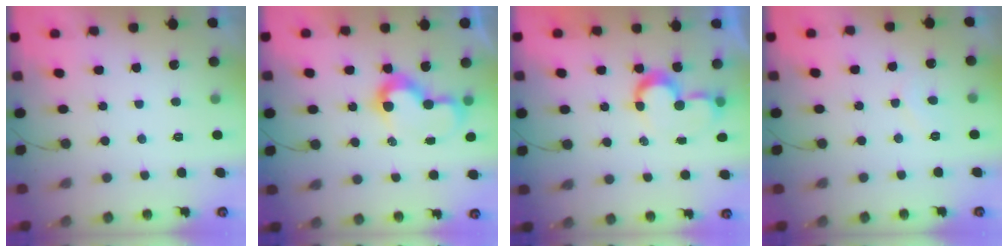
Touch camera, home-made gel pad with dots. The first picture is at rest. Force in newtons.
{"total": 9.2, "press": 9.2, "slide": 0.4}
{"total": 9.1, "press": 9.0, "slide": 0.6}
{"total": 4.0, "press": 4.0, "slide": 0.4}